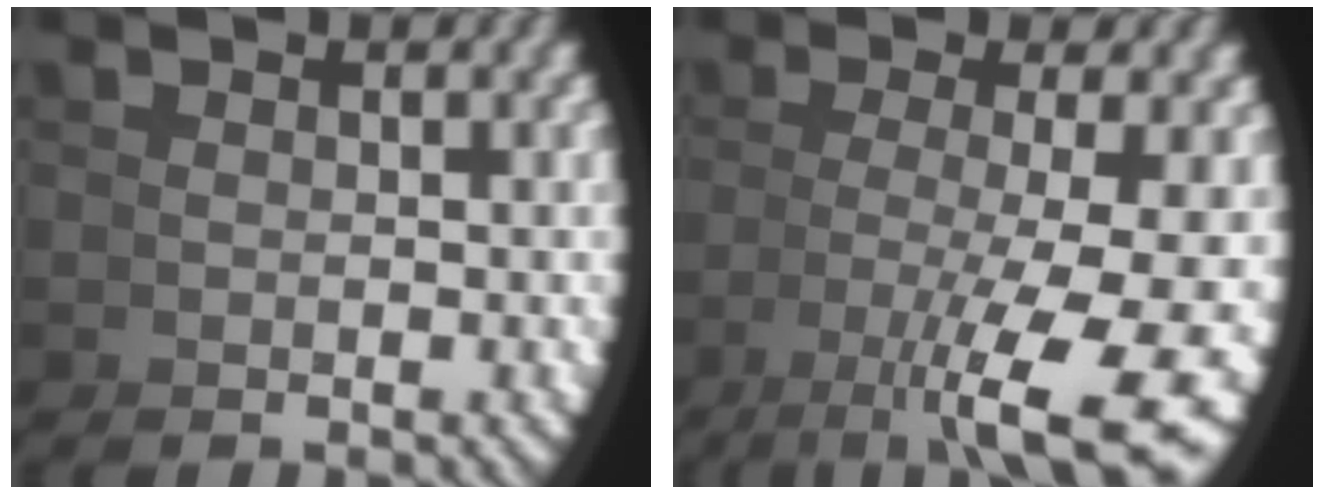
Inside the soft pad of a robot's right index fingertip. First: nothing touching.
{"total": 9.4, "force": [-2.2, 3.6, 8.4], "torque": [-0.128, -0.031, -0.007]}